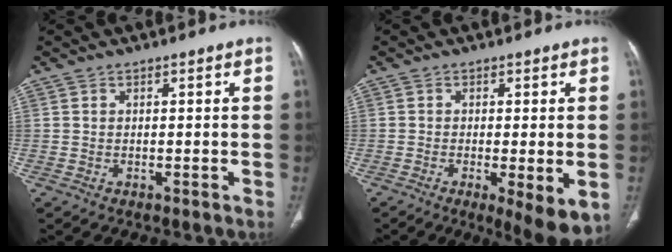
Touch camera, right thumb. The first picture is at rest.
{"total": 7.8, "force": [-2.2, 1.9, 7.2], "torque": [-0.109, -0.022, -0.033]}